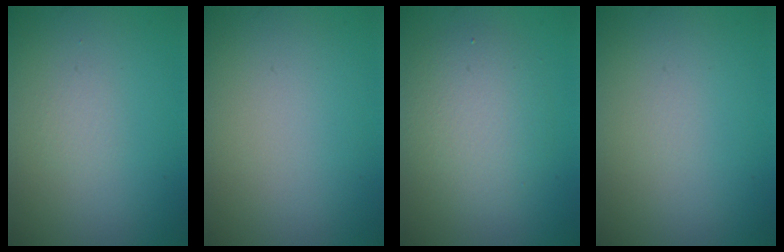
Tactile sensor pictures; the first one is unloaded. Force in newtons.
{"total": 0.0}
{"total": 4.0, "press": 4.0, "slide": 0.1}
{"total": 0.0}